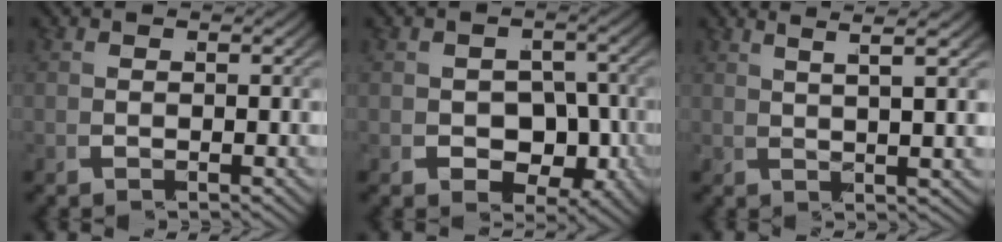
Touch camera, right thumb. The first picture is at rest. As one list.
[{"total": 5.7, "force": [-0.9, 4.5, 3.4], "torque": [-0.071, -0.027, 0.003]}, {"total": 5.2, "force": [3.5, 0.8, 3.9], "torque": [-0.046, 0.016, 0.061]}]